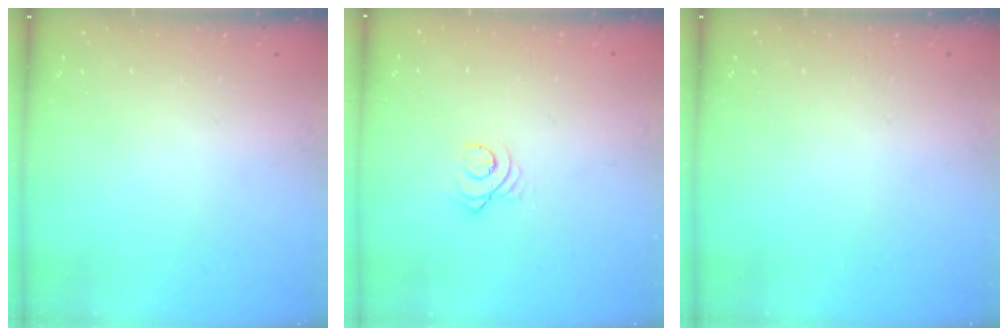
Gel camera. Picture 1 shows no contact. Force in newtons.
{"total": 3.5, "press": 3.5, "slide": 0.2}
{"total": 0.0}